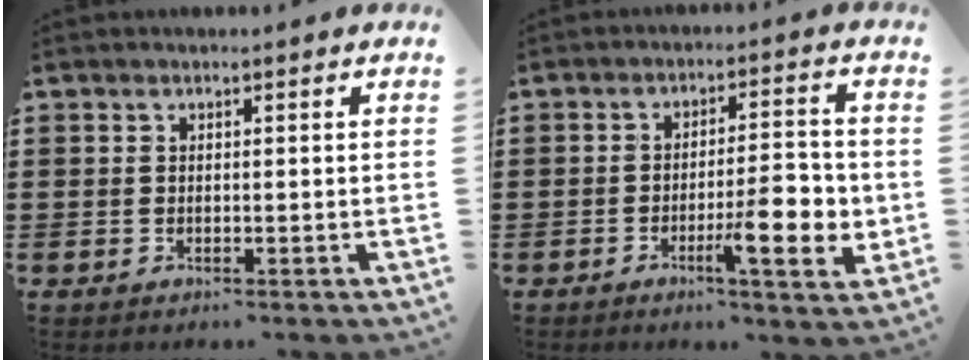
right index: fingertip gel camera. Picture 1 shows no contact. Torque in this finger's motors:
{"motor_torque": [0.66, -0.12, 0.34, 0.10]}